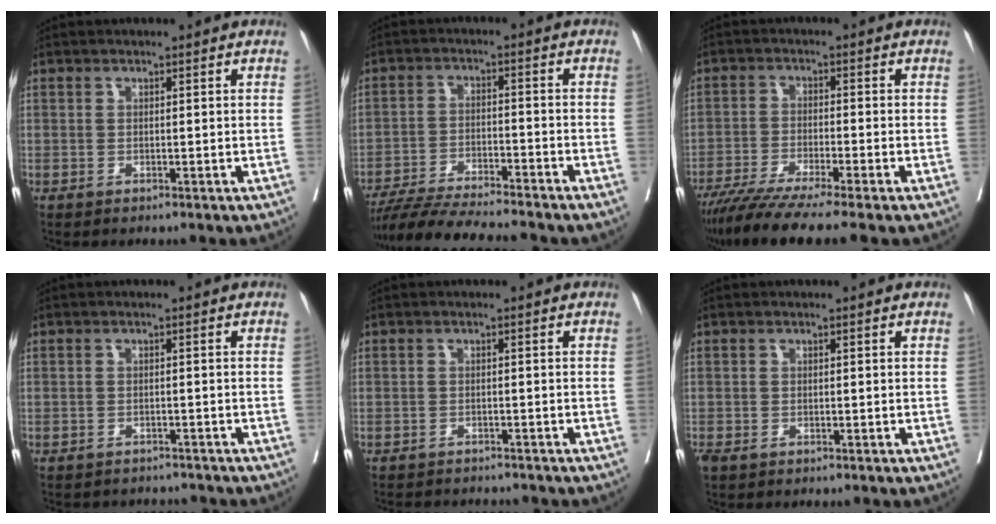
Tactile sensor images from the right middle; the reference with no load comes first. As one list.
[{"total": 12.1, "force": [-10.9, -0.3, 5.2], "torque": [-0.078, -0.019, -0.179]}, {"total": 10.3, "force": [-8.3, -0.9, 6.1], "torque": [-0.086, -0.031, -0.135]}, {"total": 6.4, "force": [-6.1, 1.7, 0.8], "torque": [-0.008, 0.006, -0.072]}, {"total": 6.7, "force": [-6.4, 1.2, 1.6], "torque": [-0.015, -0.004, -0.082]}, {"total": 2.5, "force": [-1.8, 1.2, 1.3], "torque": [-0.027, -0.006, -0.028]}]